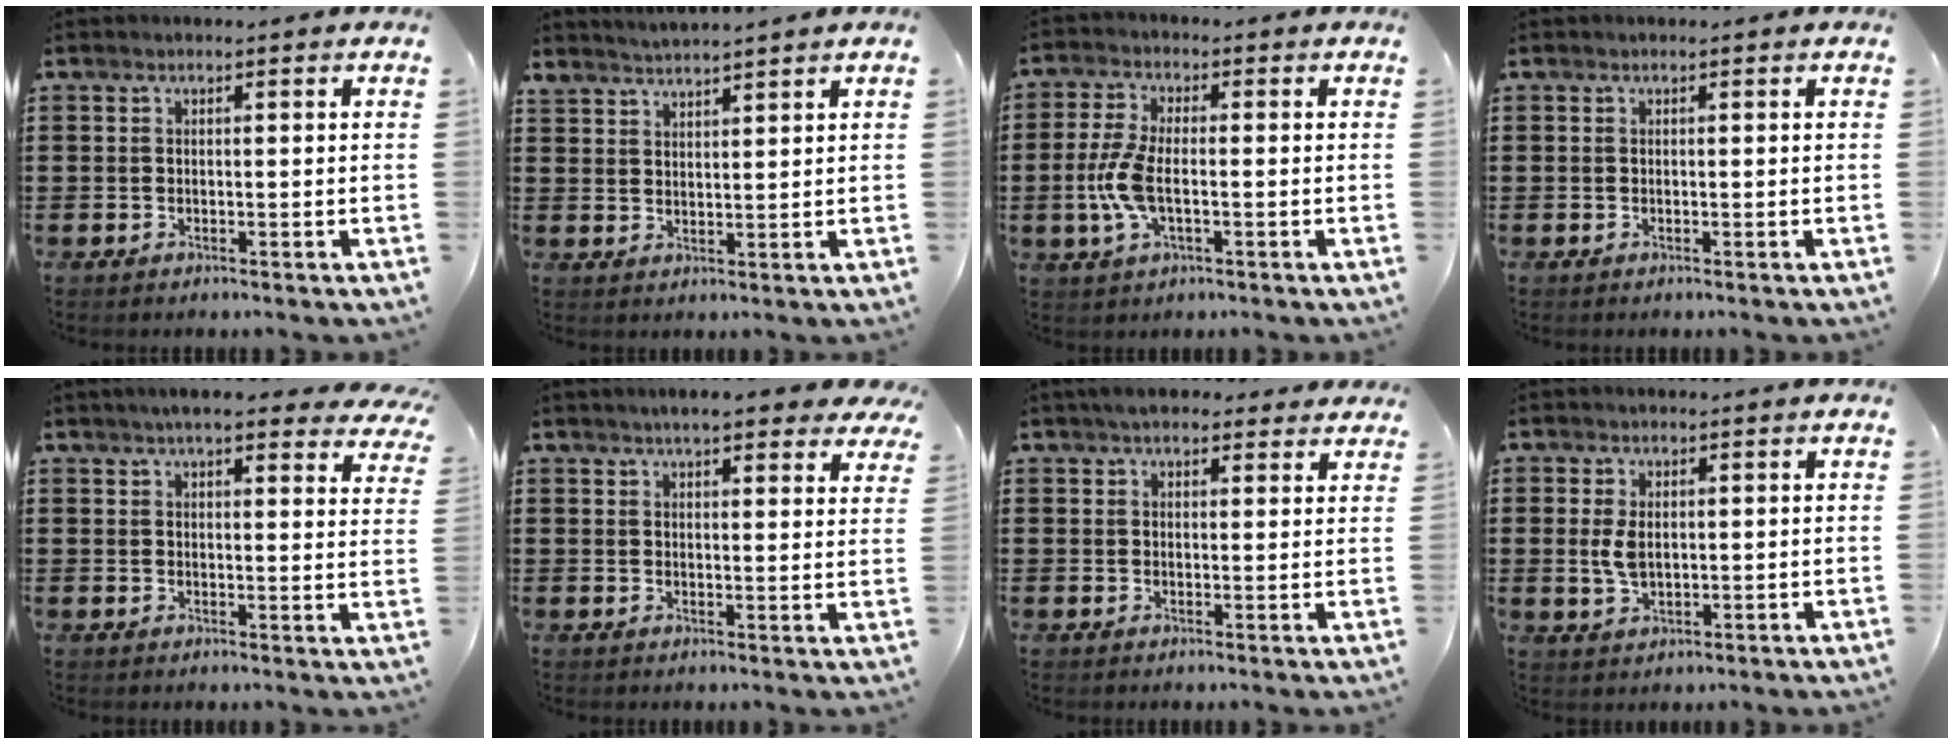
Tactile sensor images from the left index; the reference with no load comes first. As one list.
[{"total": 2.6, "force": [2.5, -0.6, -0.4], "torque": [0.000, -0.010, 0.047]}, {"total": 6.2, "force": [-1.2, 2.6, 5.5], "torque": [-0.143, -0.010, -0.032]}, {"total": 0.0}, {"total": 5.2, "force": [4.5, 0.7, 2.6], "torque": [-0.056, -0.008, 0.079]}, {"total": 4.9, "force": [4.2, 0.7, 2.4], "torque": [-0.052, -0.005, 0.073]}, {"total": 3.8, "force": [3.1, 1.6, 1.4], "torque": [-0.029, 0.000, 0.058]}, {"total": 3.8, "force": [0.4, 2.2, 3.1], "torque": [-0.081, 0.000, 0.003]}]